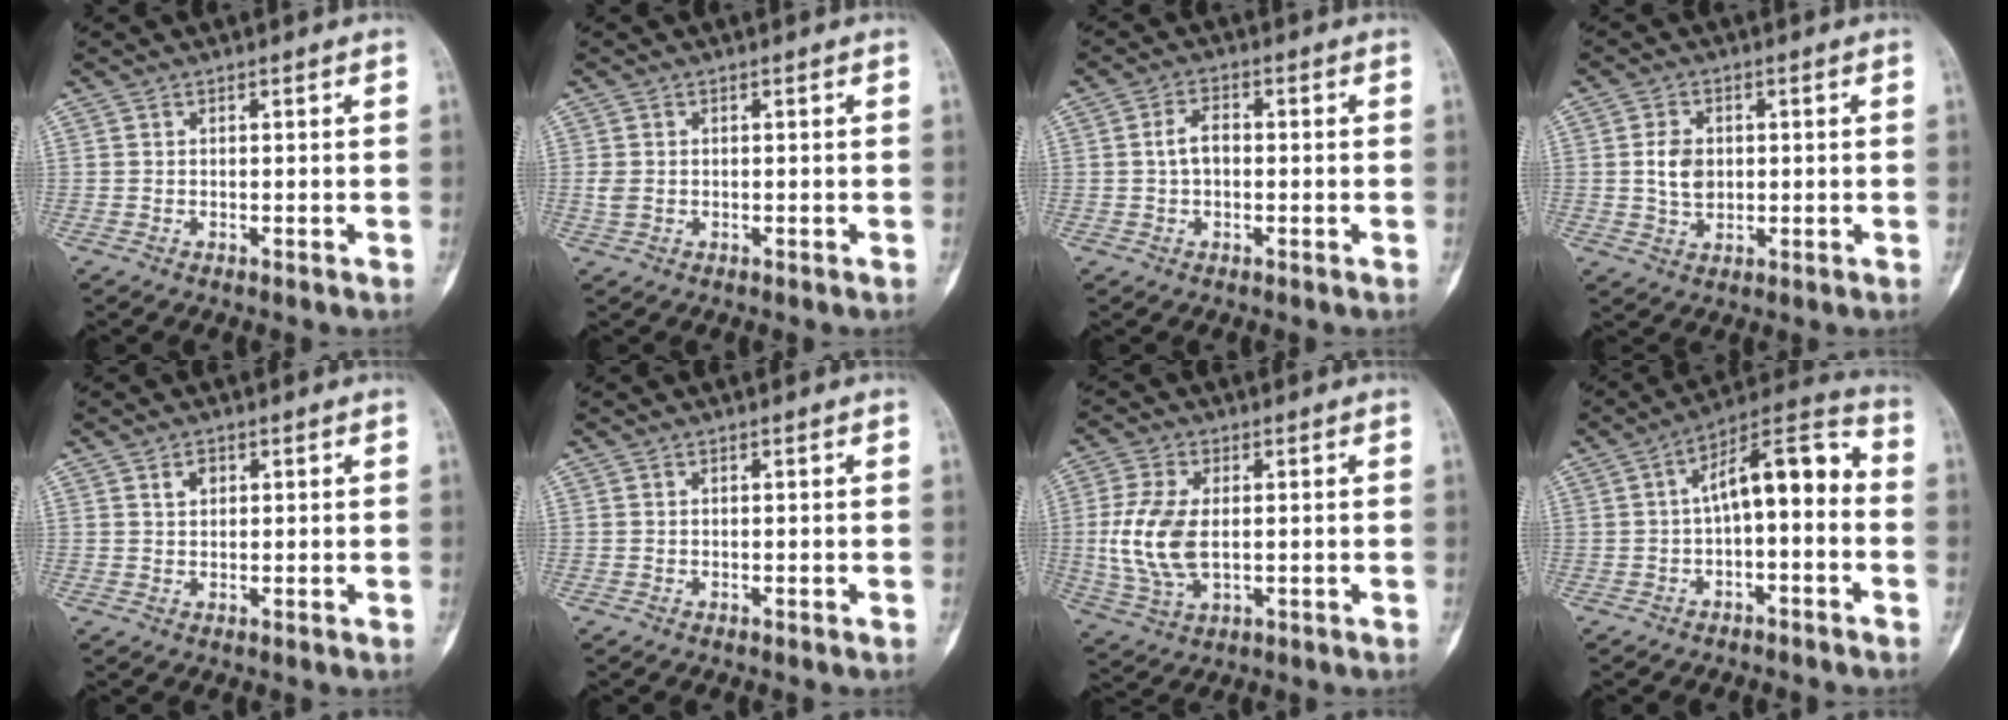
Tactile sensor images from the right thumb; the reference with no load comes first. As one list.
[{"total": 1.9, "force": [0.0, 1.4, 1.3], "torque": [-0.030, 0.003, 0.001]}, {"total": 4.0, "force": [0.0, 2.3, 3.2], "torque": [-0.059, 0.011, -0.003]}, {"total": 5.3, "force": [0.4, 3.9, 3.5], "torque": [-0.050, -0.004, 0.009]}, {"total": 2.0, "force": [0.9, 1.4, 1.1], "torque": [-0.013, -0.002, 0.015]}, {"total": 0.0}, {"total": 11.1, "force": [0.2, 6.2, 9.2], "torque": [-0.203, -0.005, 0.010]}, {"total": 12.6, "force": [-0.7, 6.0, 11.0], "torque": [-0.146, 0.055, -0.024]}]